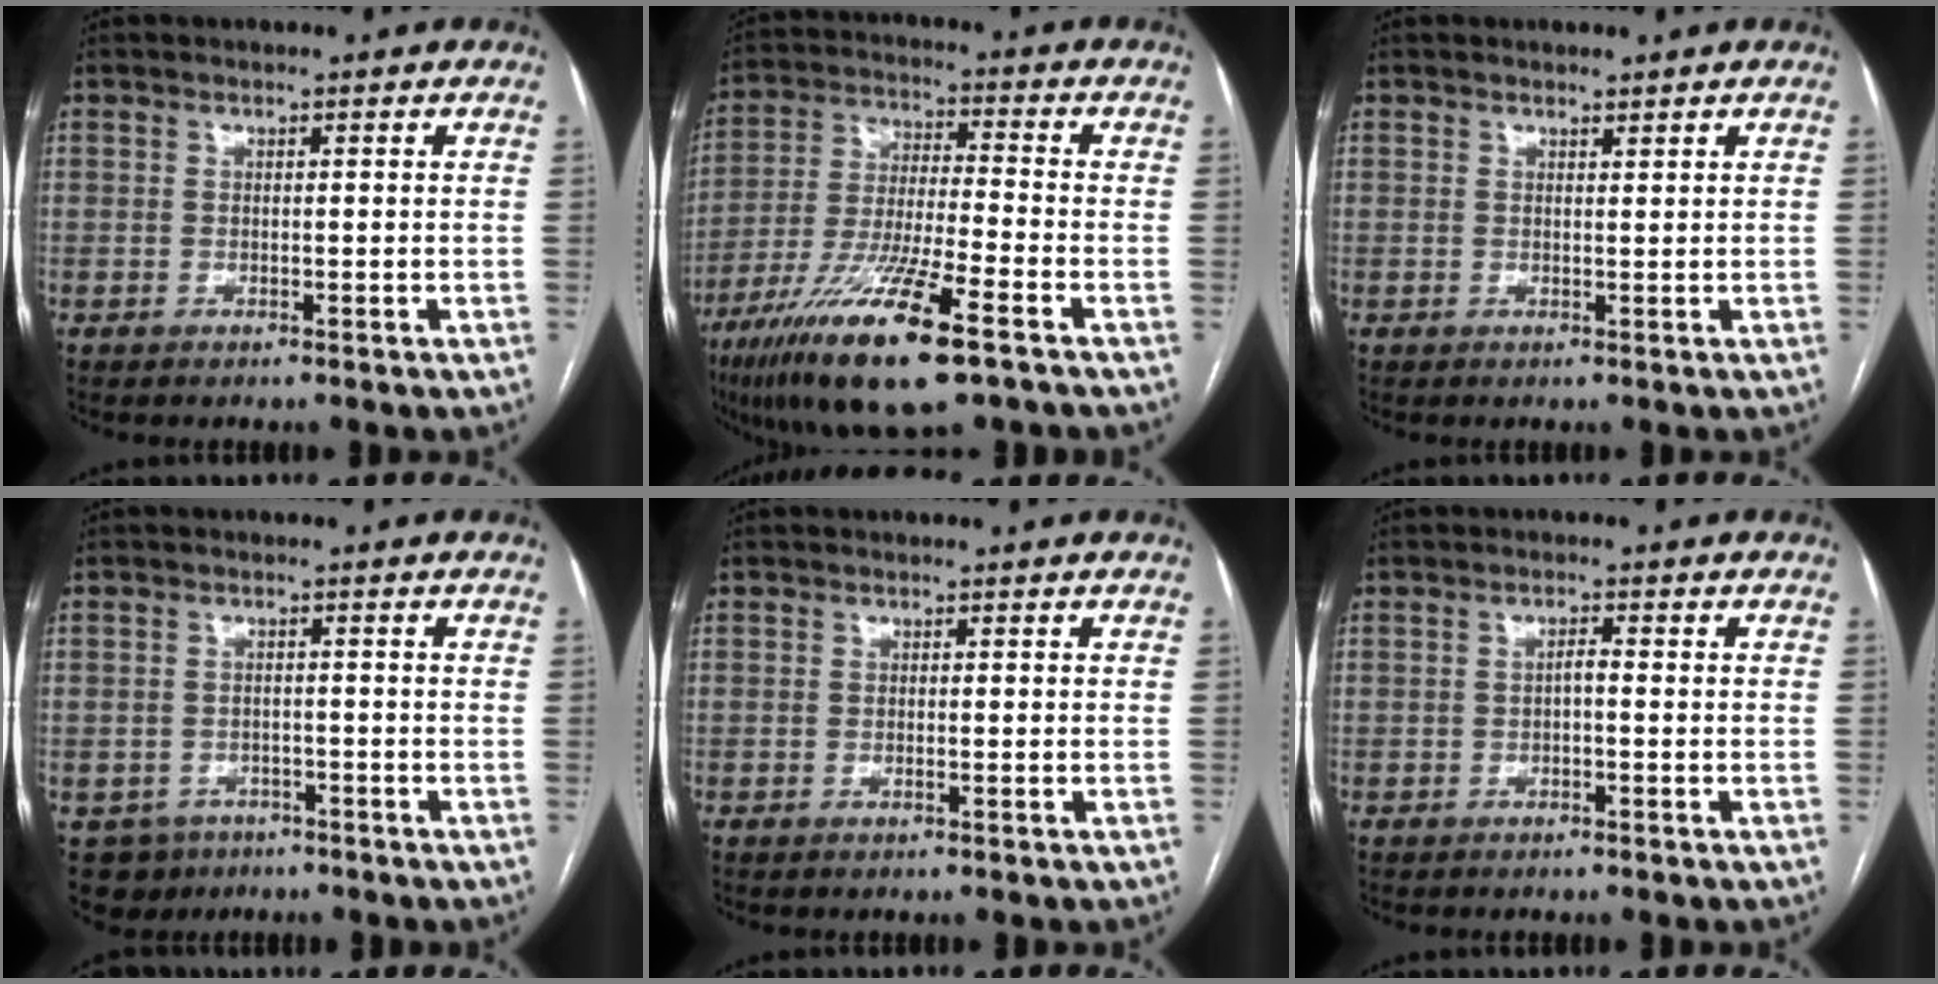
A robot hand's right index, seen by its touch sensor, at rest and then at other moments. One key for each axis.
{"total": 16.8, "fx": -9.7, "fy": 1.6, "fz": 13.7, "tx": -0.274, "ty": -0.042, "tz": -0.174}
{"total": 0.8, "fx": 0.7, "fy": 0.1, "fz": 0.2, "tx": -0.008, "ty": -0.002, "tz": 0.013}
{"total": 5.1, "fx": -2.9, "fy": 4.1, "fz": 0.3, "tx": 0.000, "ty": 0.007, "tz": -0.039}
{"total": 0.0}
{"total": 1.3, "fx": -0.3, "fy": 0.3, "fz": 1.2, "tx": -0.018, "ty": 0.004, "tz": -0.006}